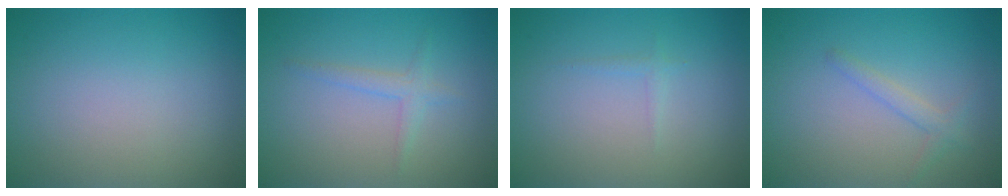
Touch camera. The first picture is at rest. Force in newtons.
{"total": 1.4, "press": 1.4, "slide": 0.1}
{"total": 0.6, "press": 0.6, "slide": 0.0}
{"total": 1.4, "press": 1.4, "slide": 0.1}